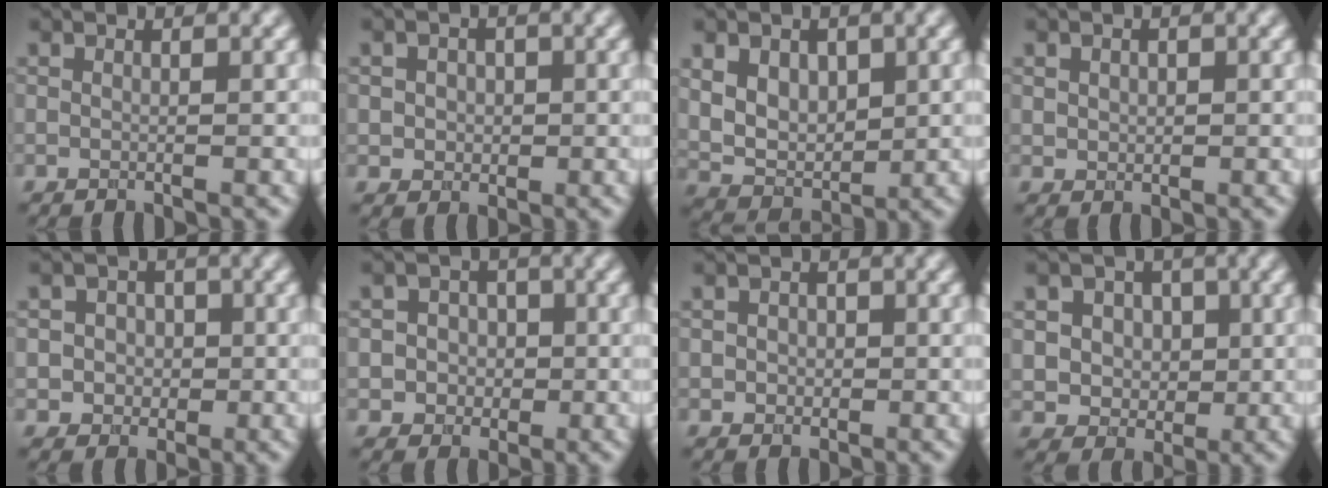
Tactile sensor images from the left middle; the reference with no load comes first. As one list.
[{"total": 2.3, "force": [0.2, 2.0, 1.1], "torque": [-0.011, 0.004, -0.003]}, {"total": 5.7, "force": [1.5, 4.1, 3.6], "torque": [-0.065, 0.002, 0.029]}, {"total": 1.4, "force": [0.4, 1.2, 0.6], "torque": [-0.011, 0.003, 0.008]}, {"total": 3.4, "force": [0.0, 3.2, 1.0], "torque": [0.000, 0.008, -0.010]}, {"total": 3.7, "force": [-0.2, 3.6, 1.0], "torque": [0.003, 0.012, -0.016]}, {"total": 1.8, "force": [0.0, 1.6, 0.8], "torque": [-0.005, -0.002, -0.006]}, {"total": 5.7, "force": [1.3, 5.1, 2.2], "torque": [-0.033, 0.011, 0.019]}]